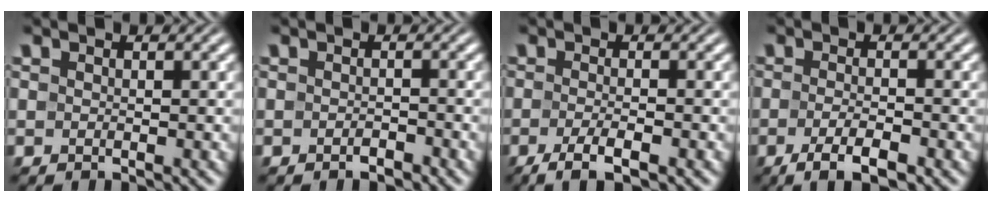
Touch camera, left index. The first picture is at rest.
{"total": 1.0, "force": [-0.7, 0.4, 0.6], "torque": [-0.010, 0.001, -0.012]}
{"total": 3.6, "force": [-1.8, 0.9, 2.9], "torque": [-0.054, -0.005, -0.037]}
{"total": 3.8, "force": [-1.9, 1.0, 3.1], "torque": [-0.059, -0.003, -0.036]}